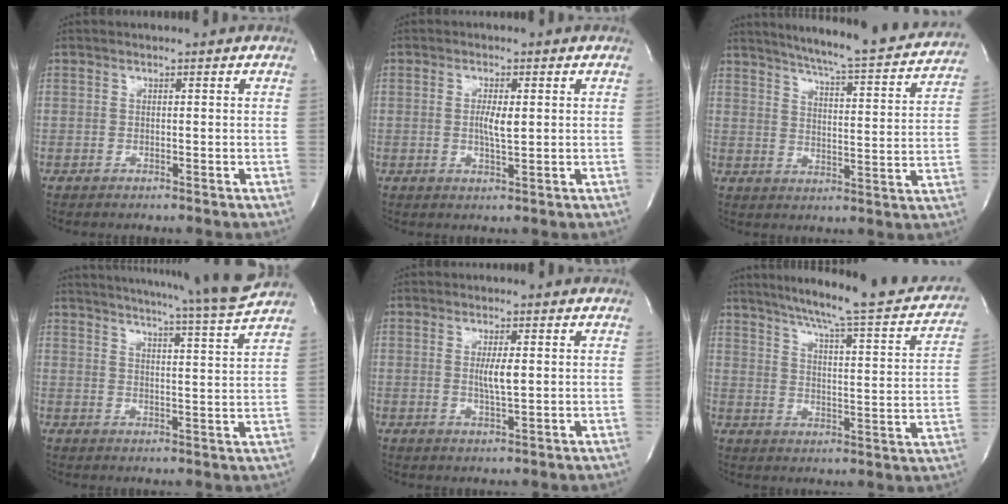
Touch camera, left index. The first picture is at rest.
{"total": 3.0, "force": [-0.1, 0.5, 2.9], "torque": [-0.058, -0.007, -0.001]}
{"total": 22.0, "force": [20.1, 1.2, 8.8], "torque": [-0.133, -0.045, 0.251]}
{"total": 14.7, "force": [13.5, -2.3, 5.3], "torque": [-0.092, -0.060, 0.174]}
{"total": 3.2, "force": [0.0, 0.3, 3.2], "torque": [-0.062, -0.008, 0.000]}
{"total": 23.9, "force": [20.4, 2.5, 12.1], "torque": [-0.176, -0.024, 0.254]}